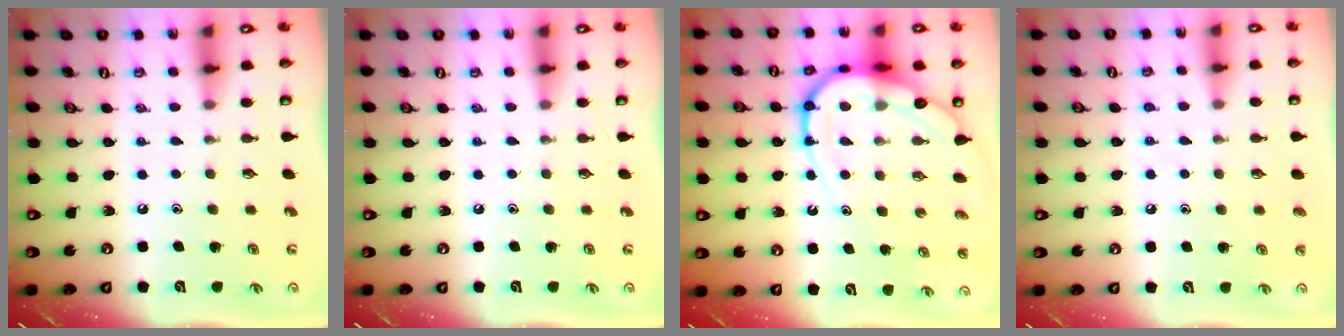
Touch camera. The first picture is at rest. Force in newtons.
{"total": 0.0}
{"total": 14.0, "press": 14.0, "slide": 1.1}
{"total": 5.5, "press": 5.5, "slide": 0.6}